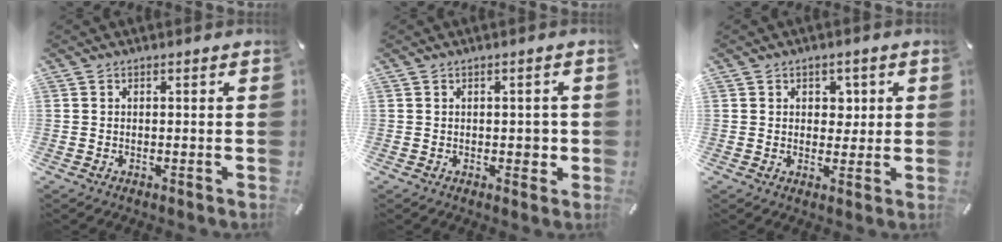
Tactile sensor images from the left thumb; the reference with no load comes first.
{"total": 2.4, "force": [-0.3, 1.5, 1.8], "torque": [-0.015, -0.003, -0.008]}
{"total": 4.1, "force": [0.9, 3.4, 2.1], "torque": [-0.016, -0.005, 0.006]}